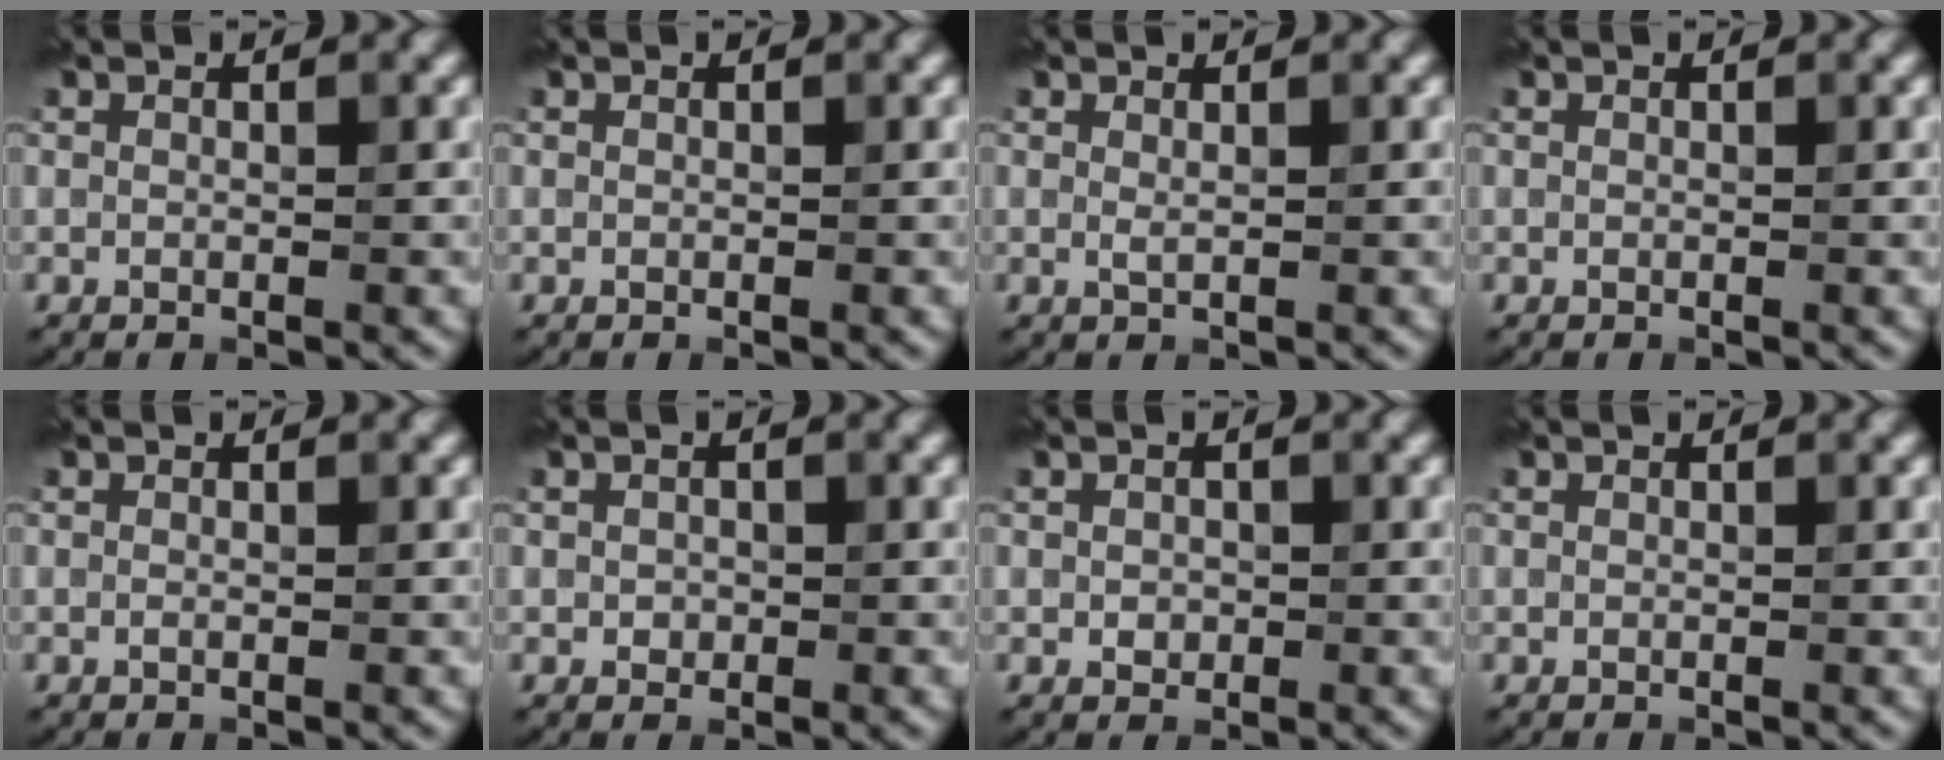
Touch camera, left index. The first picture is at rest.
{"total": 0.0}
{"total": 0.6, "force": [0.2, 0.2, 0.6], "torque": [-0.011, -0.003, 0.005]}
{"total": 0.0}
{"total": 0.0}
{"total": 0.8, "force": [0.2, 0.7, 0.2], "torque": [0.000, -0.002, -0.001]}
{"total": 0.9, "force": [0.2, 0.8, 0.4], "torque": [-0.007, -0.002, -0.001]}
{"total": 0.0}